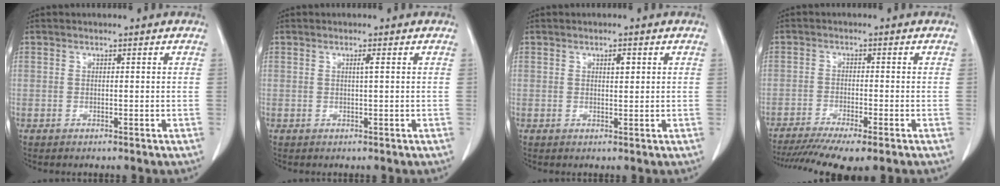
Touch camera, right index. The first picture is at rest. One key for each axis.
{"total": 0.8, "fx": 0.2, "fy": -0.2, "fz": 0.8, "tx": -0.014, "ty": 0.001, "tz": 0.004}
{"total": 1.4, "fx": 0.6, "fy": 0.5, "fz": 1.2, "tx": -0.019, "ty": 0.000, "tz": 0.008}
{"total": 10.7, "fx": -8.3, "fy": 1.0, "fz": 6.6, "tx": -0.103, "ty": -0.014, "tz": -0.133}